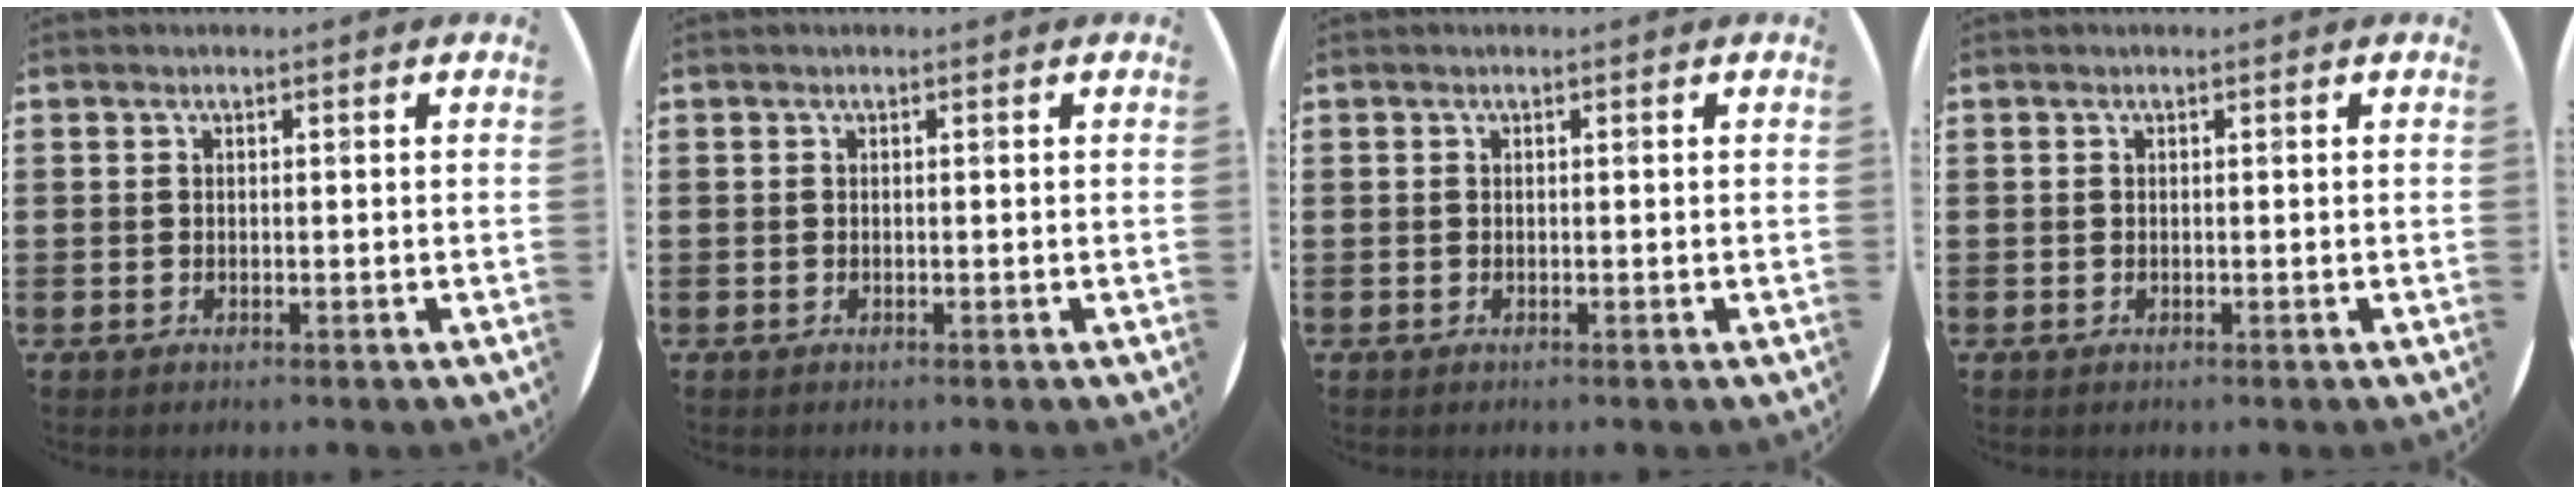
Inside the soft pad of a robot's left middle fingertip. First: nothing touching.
{"total": 0.0}
{"total": 0.0}
{"total": 0.0}